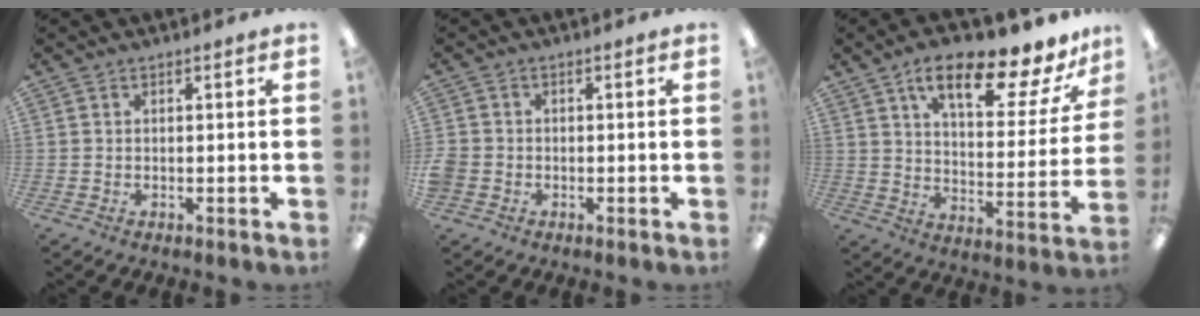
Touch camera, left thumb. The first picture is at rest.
{"total": 2.5, "force": [-1.0, 2.2, 0.7], "torque": [-0.008, 0.005, -0.017]}
{"total": 17.6, "force": [11.9, 5.4, 11.8], "torque": [-0.183, -0.066, 0.191]}